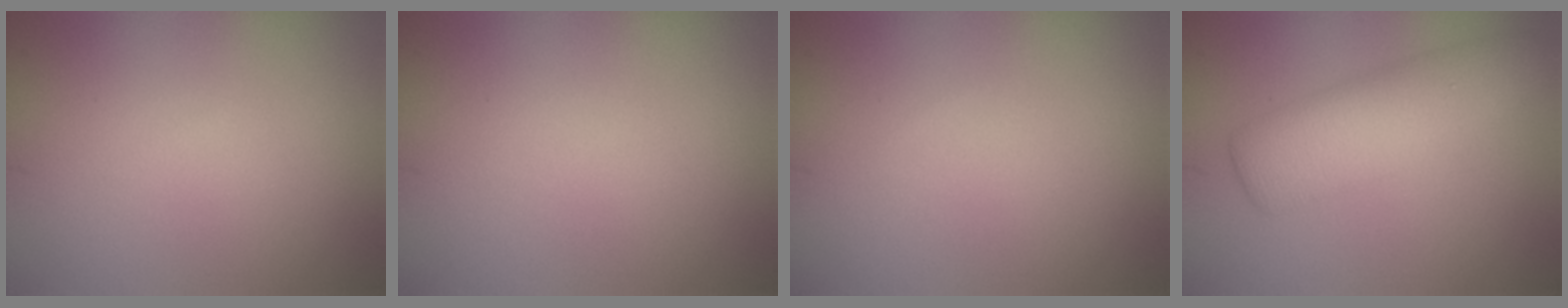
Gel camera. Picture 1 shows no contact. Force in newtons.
{"total": 0.0}
{"total": 0.0}
{"total": 5.0, "press": 5.0, "slide": 0.1}